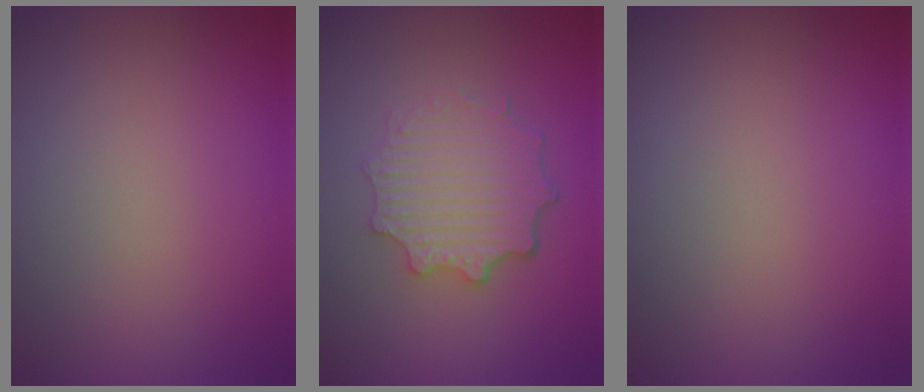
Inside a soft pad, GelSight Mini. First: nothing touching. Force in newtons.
{"total": 4.8, "press": 3.8, "slide": 3.1}
{"total": 0.0}